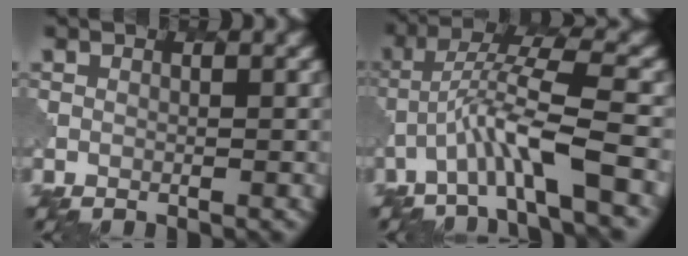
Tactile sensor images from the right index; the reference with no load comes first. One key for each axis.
{"total": 5.8, "fx": -2.5, "fy": 0.7, "fz": 5.1, "tx": -0.104, "ty": 0.013, "tz": -0.050}